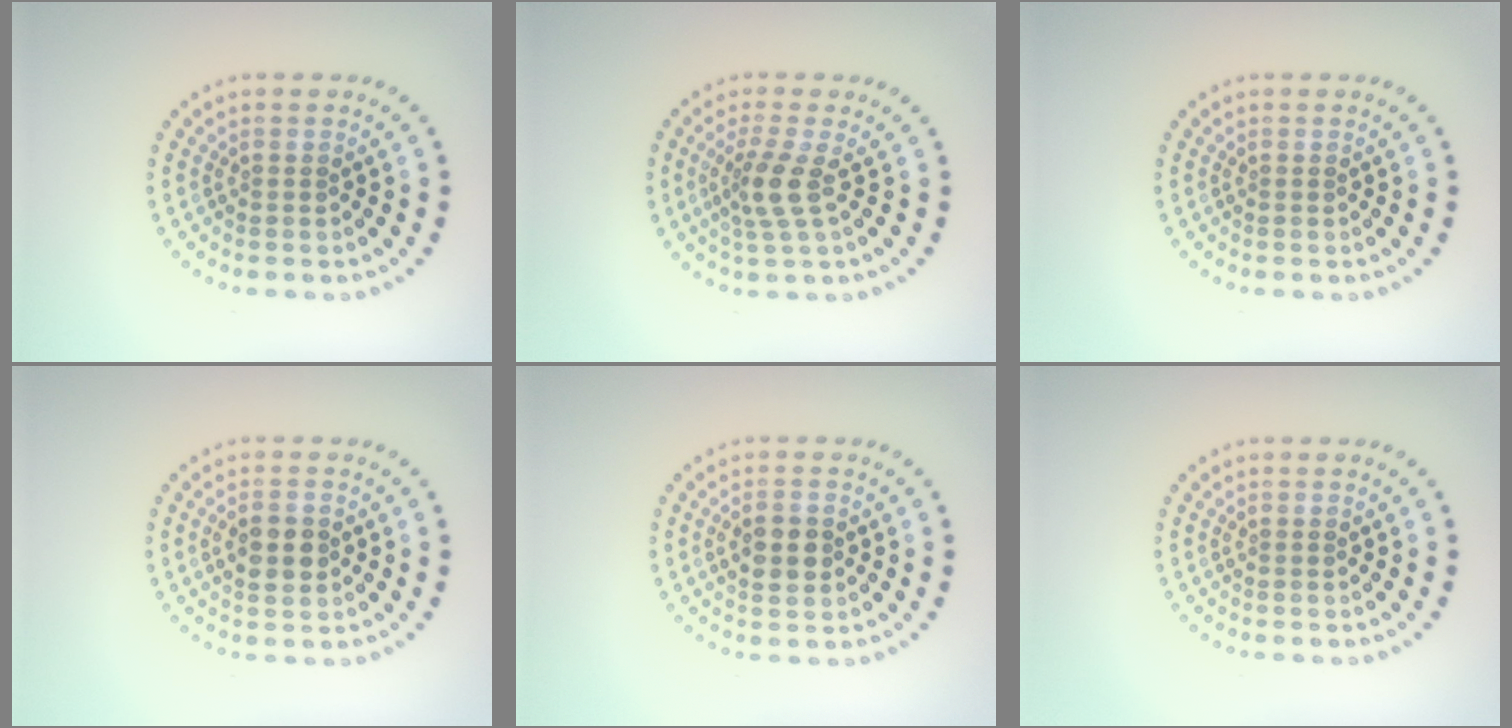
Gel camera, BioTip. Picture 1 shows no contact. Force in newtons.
{"total": 3.0, "press": 2.1, "slide": 2.1}
{"total": 0.0}
{"total": 2.9, "press": 2.9, "slide": 0.0}
{"total": 2.9, "press": 2.9, "slide": 0.1}
{"total": 0.0}